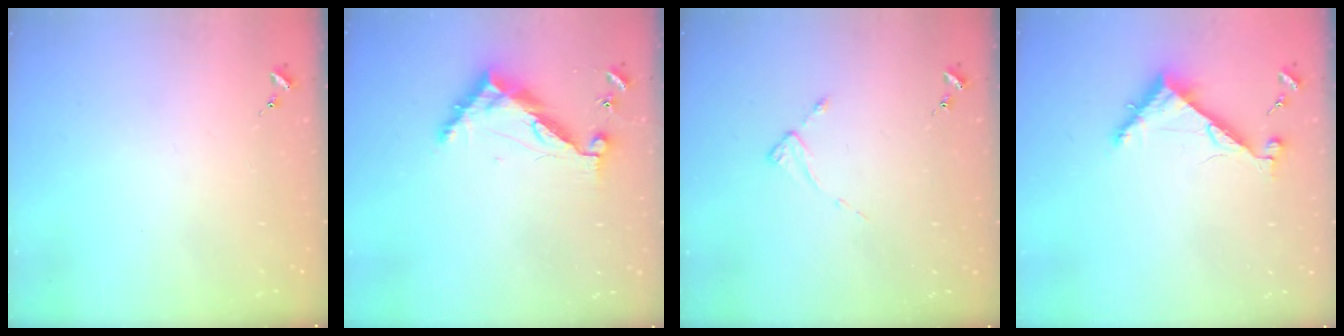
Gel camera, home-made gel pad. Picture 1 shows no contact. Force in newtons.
{"total": 9.6, "press": 9.6, "slide": 0.8}
{"total": 2.0, "press": 2.0, "slide": 0.3}
{"total": 6.9, "press": 6.9, "slide": 0.6}